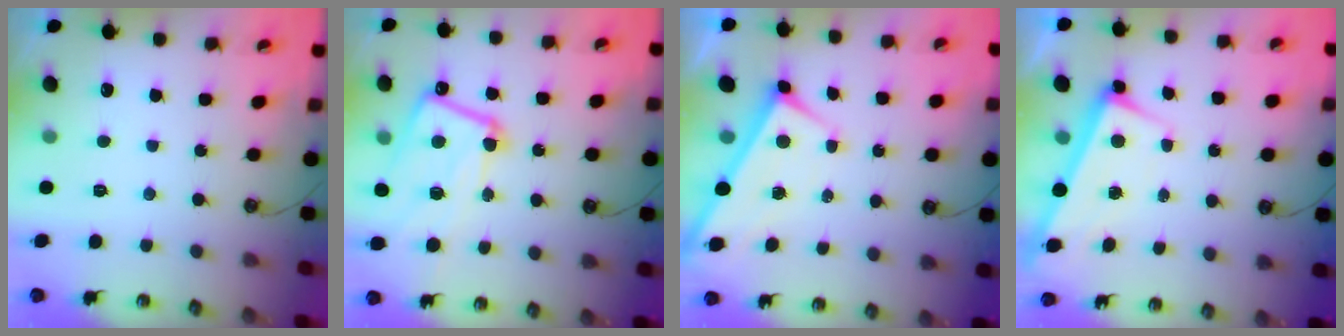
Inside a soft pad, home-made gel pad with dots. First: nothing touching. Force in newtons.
{"total": 13.6, "press": 13.5, "slide": 1.6}
{"total": 1.7, "press": 1.7, "slide": 0.1}
{"total": 2.8, "press": 2.7, "slide": 0.7}